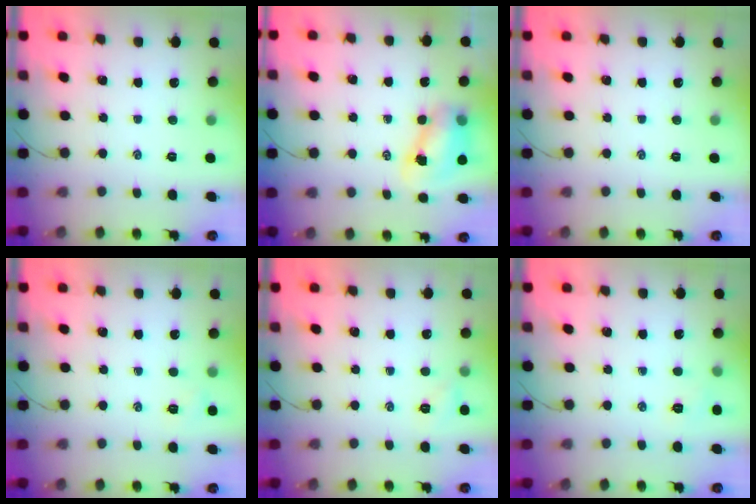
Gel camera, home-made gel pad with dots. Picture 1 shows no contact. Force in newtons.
{"total": 7.7, "press": 7.6, "slide": 1.3}
{"total": 0.0}
{"total": 4.5, "press": 4.4, "slide": 1.0}
{"total": 4.2, "press": 4.0, "slide": 1.0}
{"total": 4.3, "press": 4.2, "slide": 1.1}